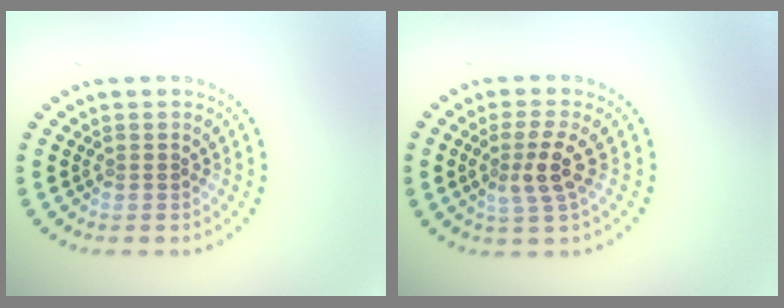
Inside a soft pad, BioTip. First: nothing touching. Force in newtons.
{"total": 2.7, "press": 2.3, "slide": 1.4}